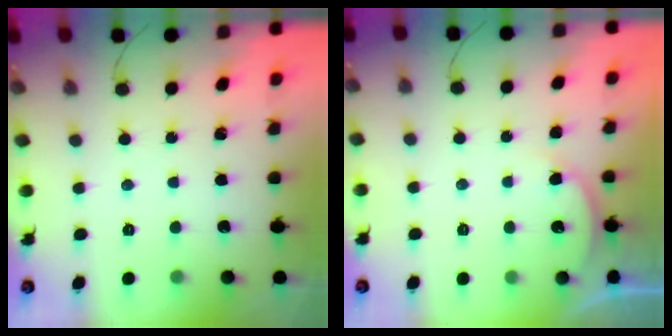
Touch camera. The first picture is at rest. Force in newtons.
{"total": 4.2, "press": 4.1, "slide": 0.7}